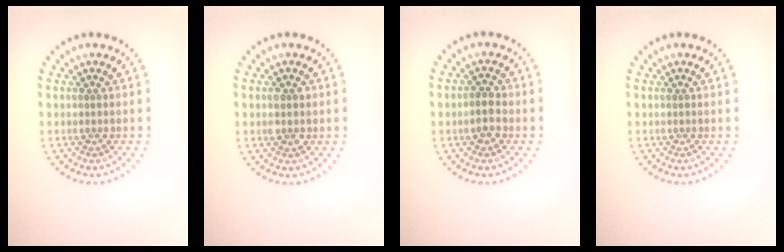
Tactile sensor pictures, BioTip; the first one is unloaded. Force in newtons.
{"total": 1.6, "press": 1.6, "slide": 0.2}
{"total": 2.1, "press": 2.0, "slide": 0.7}
{"total": 0.0}